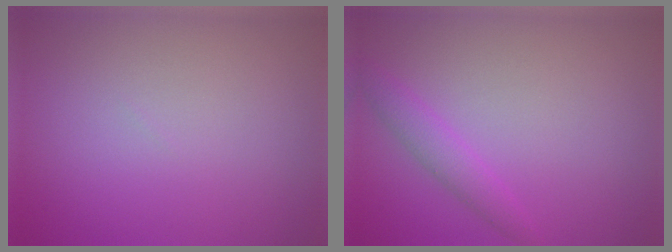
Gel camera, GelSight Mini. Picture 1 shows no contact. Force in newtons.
{"total": 1.9, "press": 1.9, "slide": 0.1}